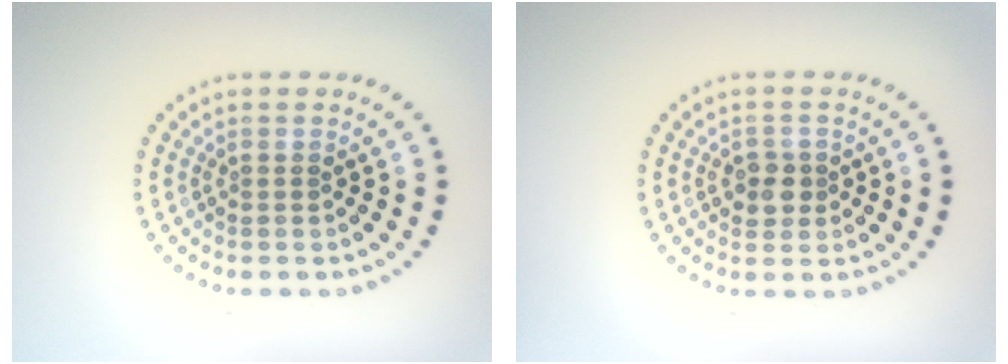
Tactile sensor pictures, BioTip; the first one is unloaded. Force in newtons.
{"total": 2.0, "press": 1.9, "slide": 0.6}